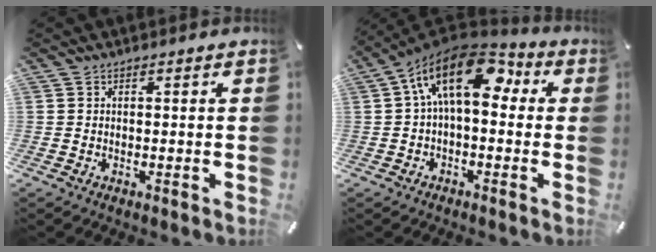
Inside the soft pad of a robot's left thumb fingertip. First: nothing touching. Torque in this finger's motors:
{"motor_torque": [0.21, 1.29, 1.65, -1.12, 0.55]}